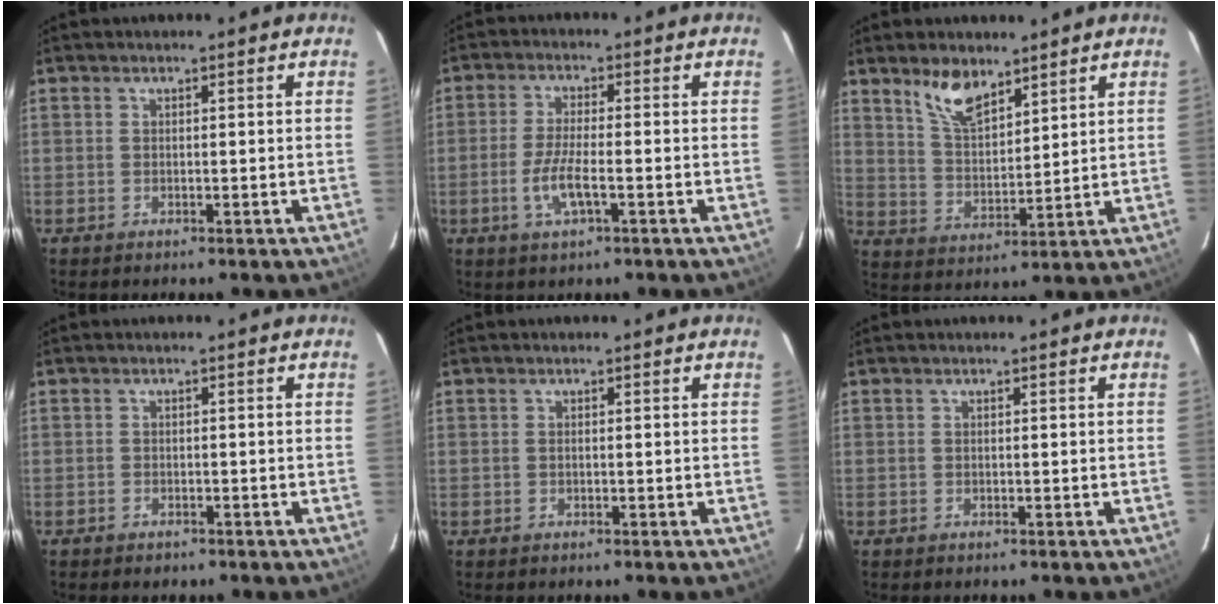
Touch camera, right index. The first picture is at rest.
{"total": 6.0, "force": [-2.2, 1.3, 5.4], "torque": [-0.114, -0.007, -0.043]}
{"total": 8.3, "force": [5.9, 3.4, 4.7], "torque": [-0.083, 0.007, 0.120]}
{"total": 1.4, "force": [-0.9, 1.0, 0.2], "torque": [-0.008, 0.003, -0.012]}
{"total": 0.0}
{"total": 0.0}